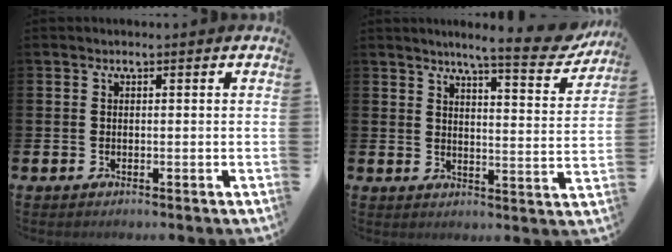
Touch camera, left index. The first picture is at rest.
{"total": 7.1, "force": [6.3, 0.4, 3.3], "torque": [-0.054, -0.044, 0.101]}